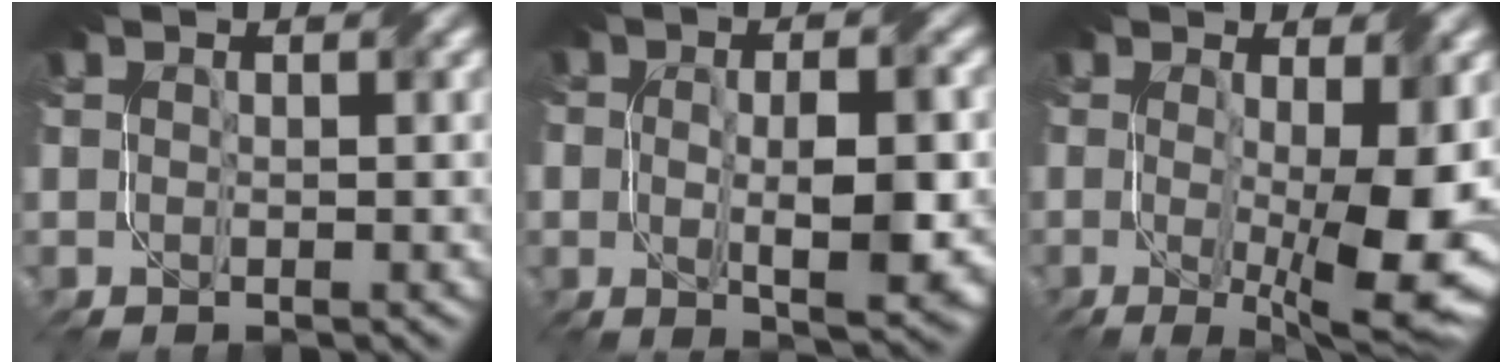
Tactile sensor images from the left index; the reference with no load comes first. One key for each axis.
{"total": 6.6, "fx": -1.0, "fy": 2.7, "fz": 5.9, "tx": -0.101, "ty": -0.011, "tz": -0.010}
{"total": 10.2, "fx": -1.1, "fy": 3.3, "fz": 9.6, "tx": -0.134, "ty": -0.016, "tz": -0.012}